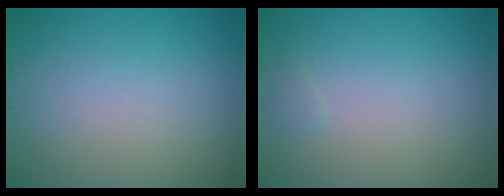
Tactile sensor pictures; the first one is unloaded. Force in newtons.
{"total": 0.5, "press": 0.5, "slide": 0.1}